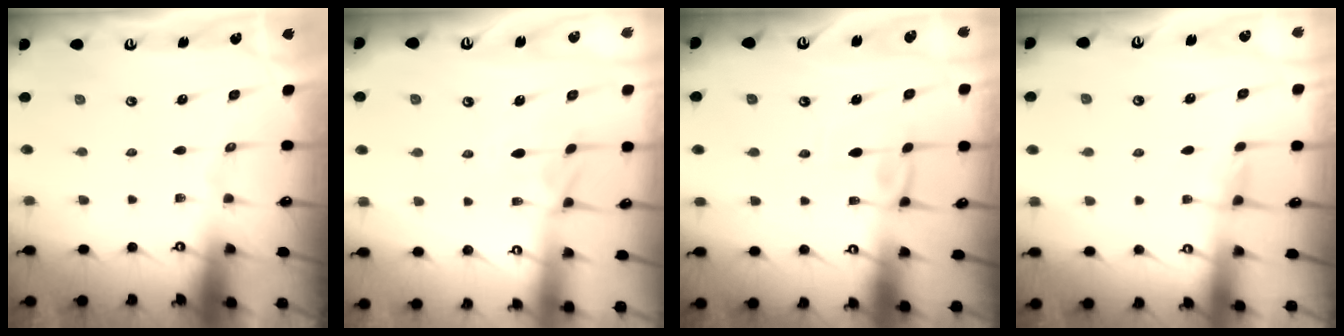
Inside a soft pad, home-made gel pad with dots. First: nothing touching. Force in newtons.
{"total": 1.3, "press": 0.9, "slide": 0.9}
{"total": 1.0, "press": 1.0, "slide": 0.2}
{"total": 4.2, "press": 4.2, "slide": 0.3}